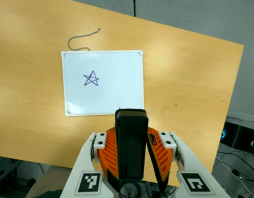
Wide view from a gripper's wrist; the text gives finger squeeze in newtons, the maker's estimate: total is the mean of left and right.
{"total": 6.4, "left": 4.9, "right": 7.9}